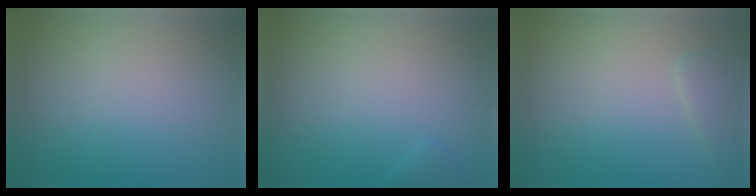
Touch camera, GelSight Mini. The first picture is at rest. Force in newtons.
{"total": 0.6, "press": 0.6, "slide": 0.1}
{"total": 1.9, "press": 1.9, "slide": 0.2}